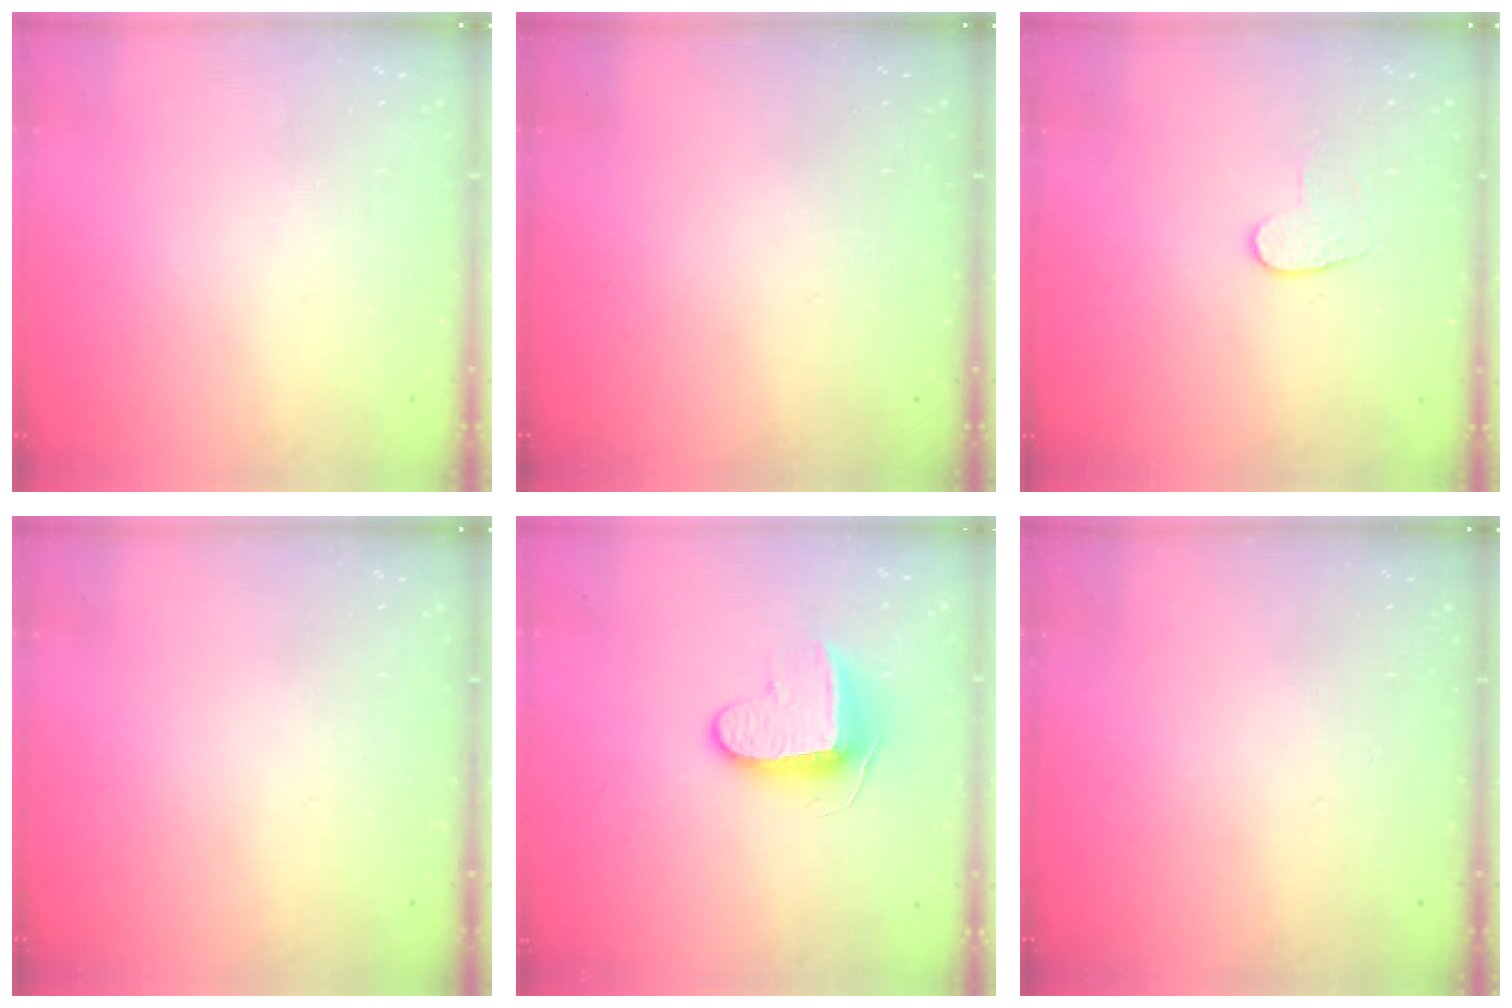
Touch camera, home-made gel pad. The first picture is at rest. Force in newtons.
{"total": 0.0}
{"total": 6.2, "press": 6.1, "slide": 0.5}
{"total": 0.0}
{"total": 9.1, "press": 9.1, "slide": 0.8}
{"total": 0.0}